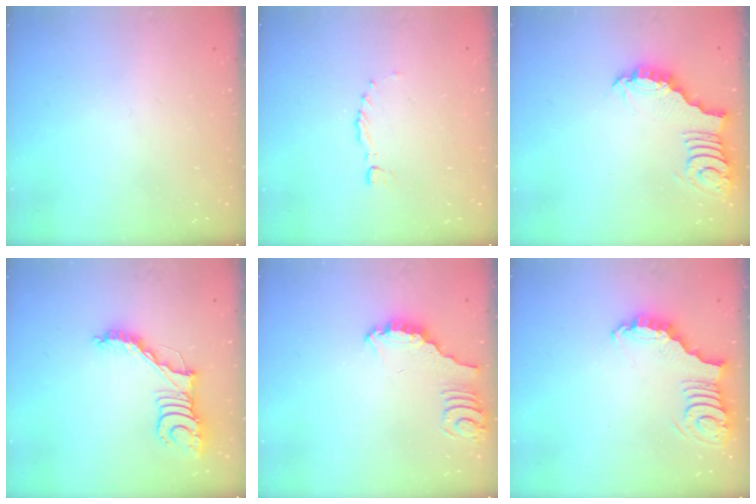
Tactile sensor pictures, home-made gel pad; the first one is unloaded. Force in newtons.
{"total": 0.0}
{"total": 2.4, "press": 2.4, "slide": 0.3}
{"total": 12.4, "press": 12.4, "slide": 1.2}
{"total": 3.0, "press": 3.0, "slide": 0.2}
{"total": 4.0, "press": 3.9, "slide": 0.6}